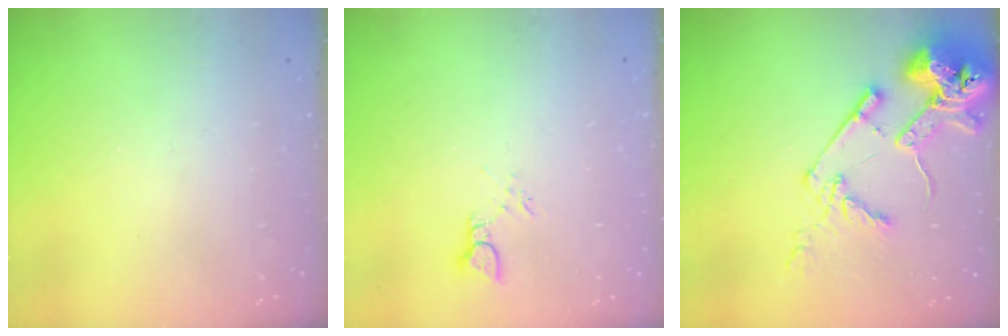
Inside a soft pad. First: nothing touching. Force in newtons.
{"total": 2.2, "press": 2.2, "slide": 0.1}
{"total": 15.9, "press": 15.8, "slide": 2.0}